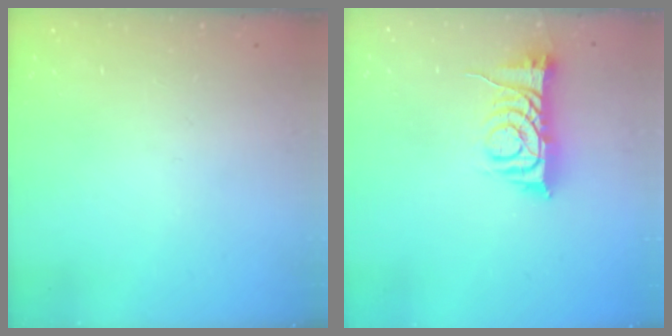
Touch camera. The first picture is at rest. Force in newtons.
{"total": 9.4, "press": 9.4, "slide": 0.5}